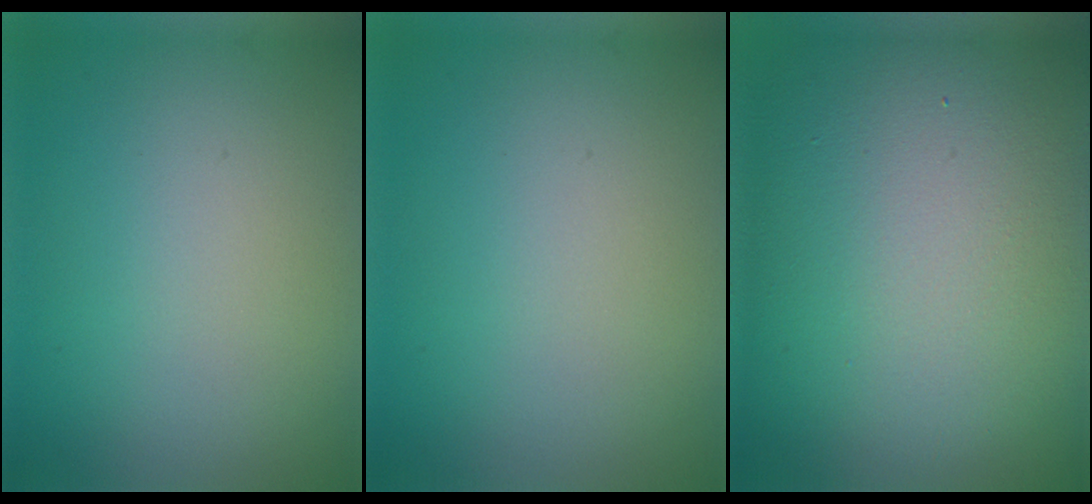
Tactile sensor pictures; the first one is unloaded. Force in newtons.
{"total": 0.0}
{"total": 20.0, "press": 20.0, "slide": 0.5}